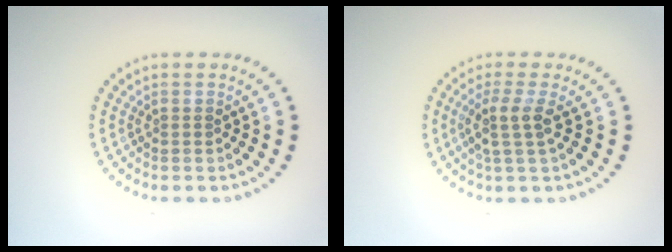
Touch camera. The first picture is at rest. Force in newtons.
{"total": 2.5, "press": 2.0, "slide": 1.6}